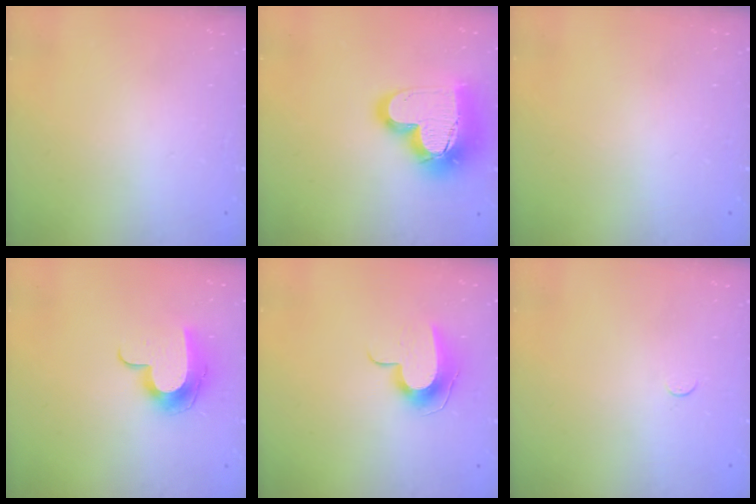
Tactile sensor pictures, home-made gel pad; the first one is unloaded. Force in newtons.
{"total": 22.3, "press": 22.3, "slide": 1.7}
{"total": 0.0}
{"total": 10.5, "press": 10.5, "slide": 0.3}
{"total": 9.9, "press": 9.9, "slide": 0.3}
{"total": 2.4, "press": 2.4, "slide": 0.3}